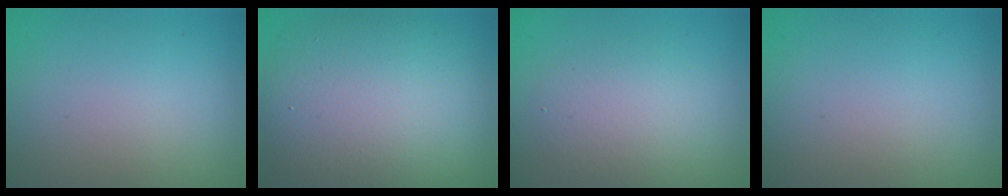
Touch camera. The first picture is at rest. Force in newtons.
{"total": 11.1, "press": 11.1, "slide": 1.2}
{"total": 3.4, "press": 3.4, "slide": 0.3}
{"total": 0.0}